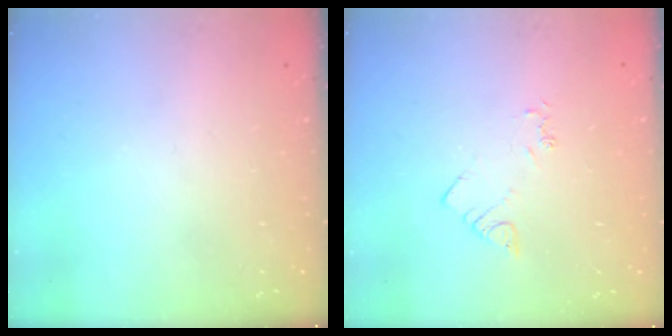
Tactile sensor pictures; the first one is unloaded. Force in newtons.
{"total": 2.3, "press": 2.3, "slide": 0.3}